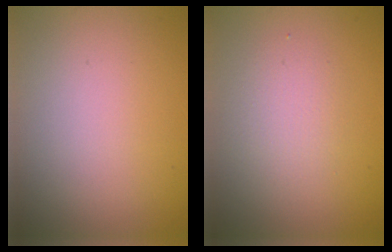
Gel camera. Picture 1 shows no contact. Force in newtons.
{"total": 2.1, "press": 2.0, "slide": 0.1}